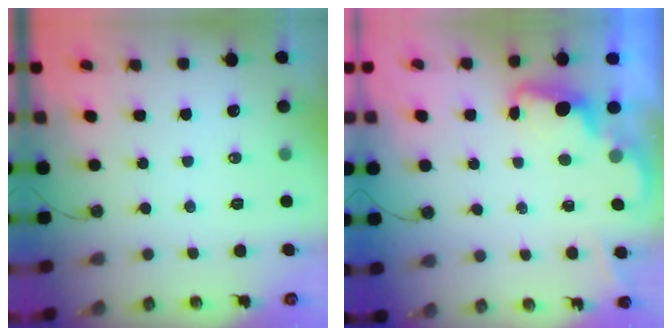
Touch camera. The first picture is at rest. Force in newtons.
{"total": 2.1, "press": 2.1, "slide": 0.5}